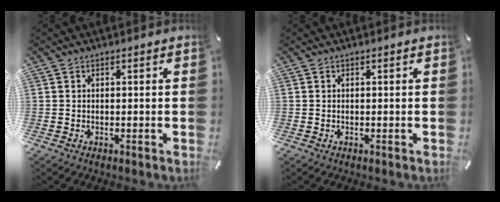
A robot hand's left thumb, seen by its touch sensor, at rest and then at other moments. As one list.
[{"total": 0.0}]